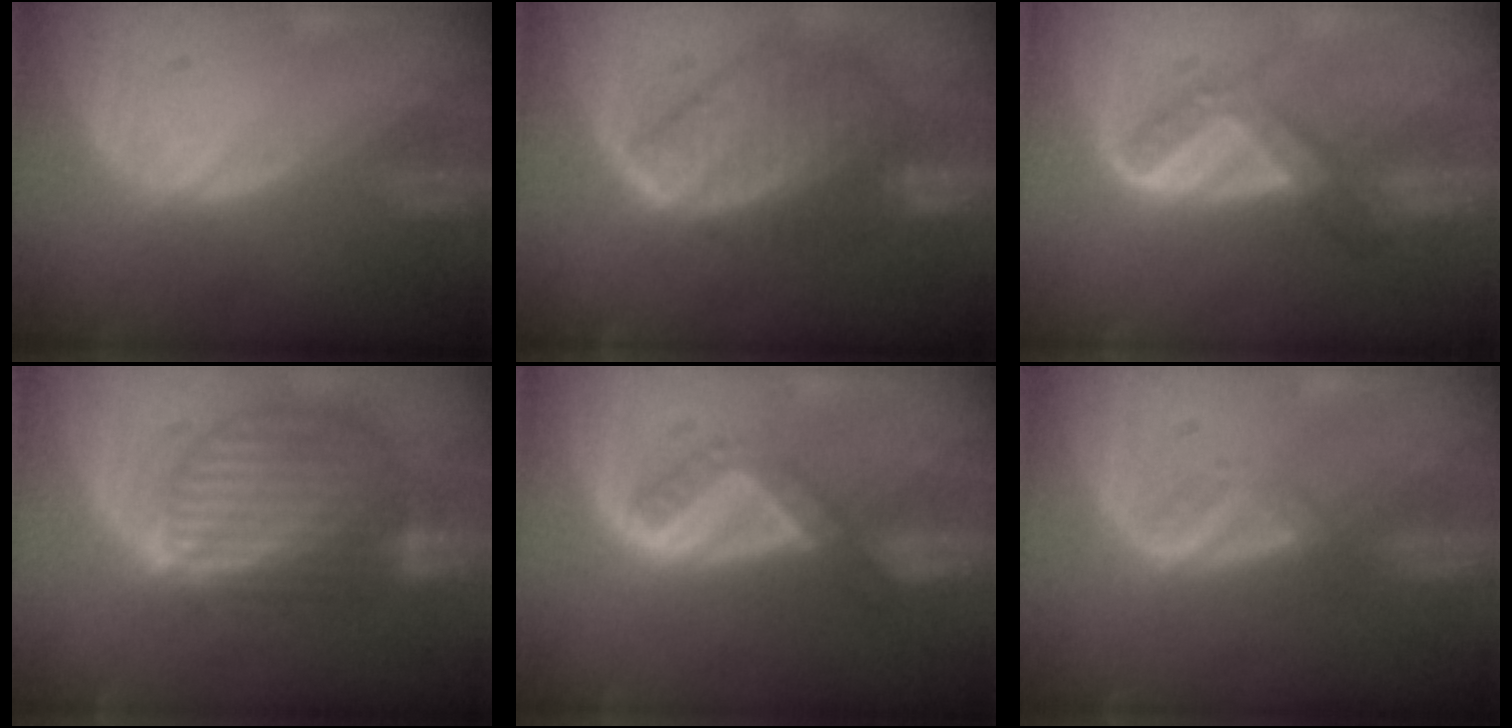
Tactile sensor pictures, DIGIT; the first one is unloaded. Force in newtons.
{"total": 9.7, "press": 8.5, "slide": 4.7}
{"total": 5.3, "press": 5.0, "slide": 1.9}
{"total": 10.3, "press": 8.8, "slide": 5.4}
{"total": 5.2, "press": 4.6, "slide": 2.6}
{"total": 1.8, "press": 1.7, "slide": 0.3}